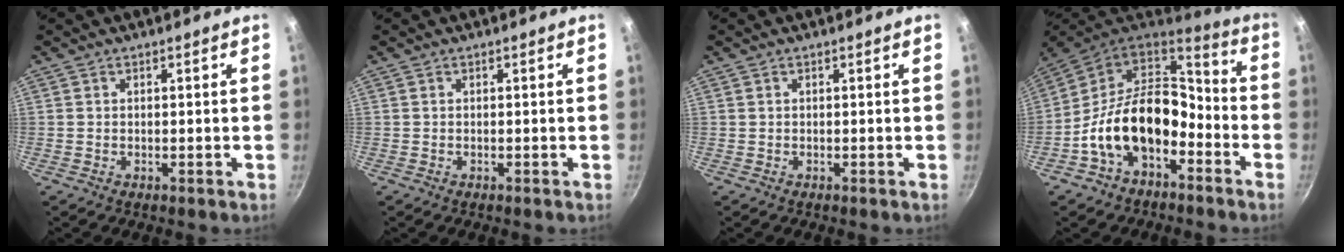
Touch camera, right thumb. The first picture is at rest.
{"total": 0.0}
{"total": 0.0}
{"total": 18.4, "force": [-5.7, 11.8, 12.9], "torque": [-0.198, 0.067, -0.111]}